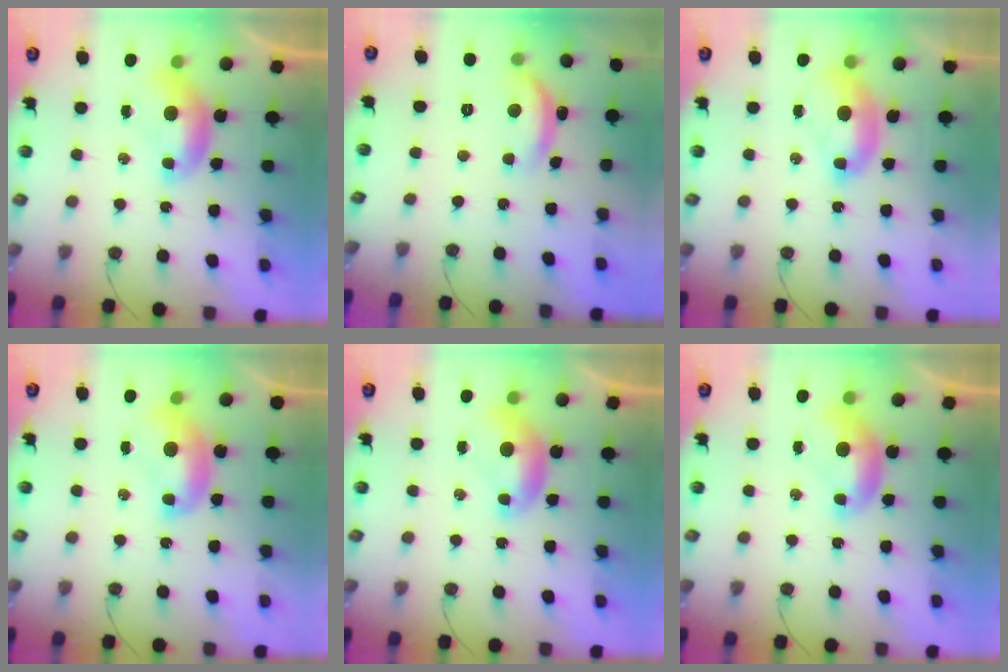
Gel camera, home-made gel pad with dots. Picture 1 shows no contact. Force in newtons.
{"total": 5.3, "press": 5.3, "slide": 0.6}
{"total": 2.6, "press": 2.5, "slide": 0.5}
{"total": 2.2, "press": 2.2, "slide": 0.3}
{"total": 0.0}
{"total": 0.0}